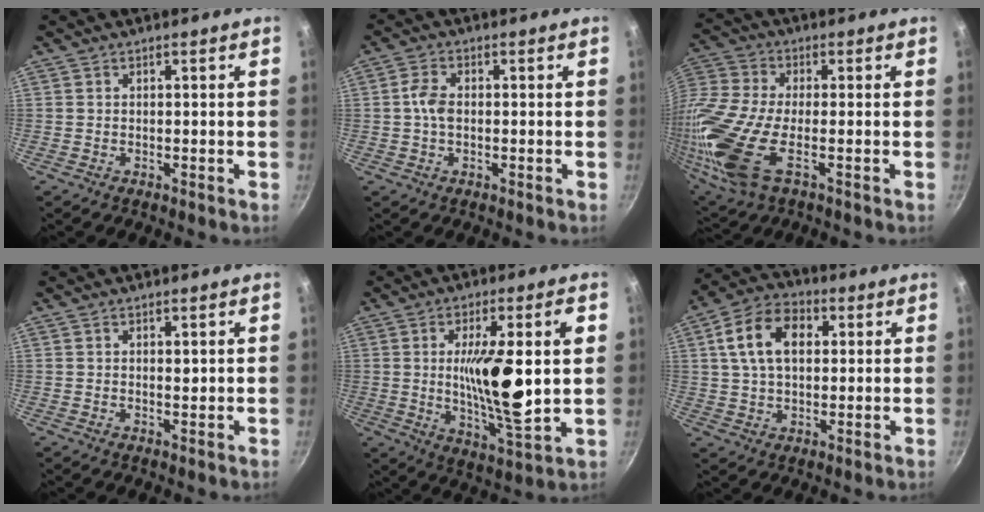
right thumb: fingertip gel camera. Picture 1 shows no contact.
{"total": 3.8, "force": [-0.1, 2.3, 3.0], "torque": [-0.060, 0.011, -0.007]}
{"total": 20.7, "force": [-5.6, 9.2, 17.6], "torque": [-0.406, -0.021, -0.124]}
{"total": 1.1, "force": [0.4, 0.5, 0.9], "torque": [-0.012, -0.001, 0.006]}
{"total": 17.9, "force": [1.6, 4.5, 17.2], "torque": [-0.278, -0.016, 0.031]}
{"total": 12.6, "force": [3.1, 8.2, 9.1], "torque": [-0.145, 0.013, 0.041]}